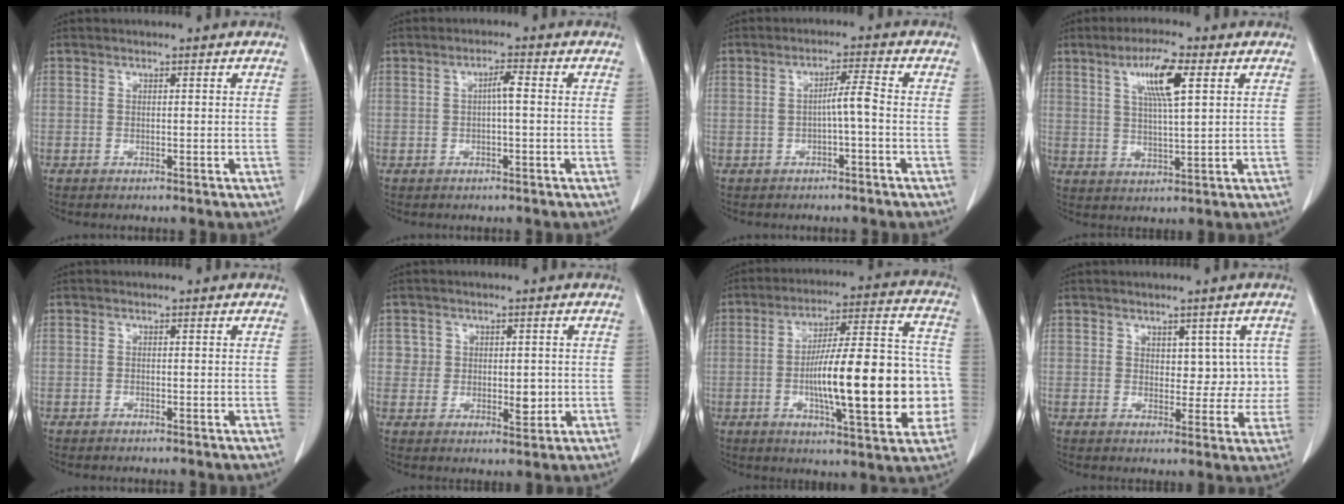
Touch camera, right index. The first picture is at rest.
{"total": 3.6, "force": [0.1, 0.4, 3.6], "torque": [-0.063, 0.008, 0.003]}
{"total": 3.2, "force": [-0.6, 0.0, 3.1], "torque": [-0.048, 0.008, -0.008]}
{"total": 7.9, "force": [3.4, 1.0, 7.1], "torque": [-0.132, 0.004, 0.060]}
{"total": 0.0}
{"total": 3.9, "force": [0.4, 3.2, 2.1], "torque": [-0.014, -0.001, 0.012]}
{"total": 20.6, "force": [-3.3, 4.2, 19.9], "torque": [-0.280, 0.028, -0.044]}
{"total": 5.2, "force": [1.4, 3.3, 3.7], "torque": [-0.024, 0.008, 0.021]}